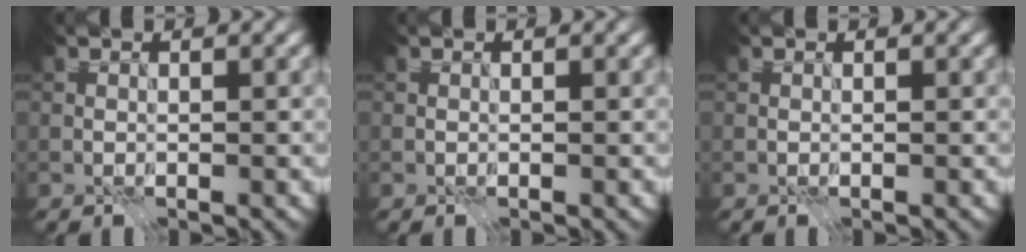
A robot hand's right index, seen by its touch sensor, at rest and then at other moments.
{"total": 0.0}
{"total": 0.0}